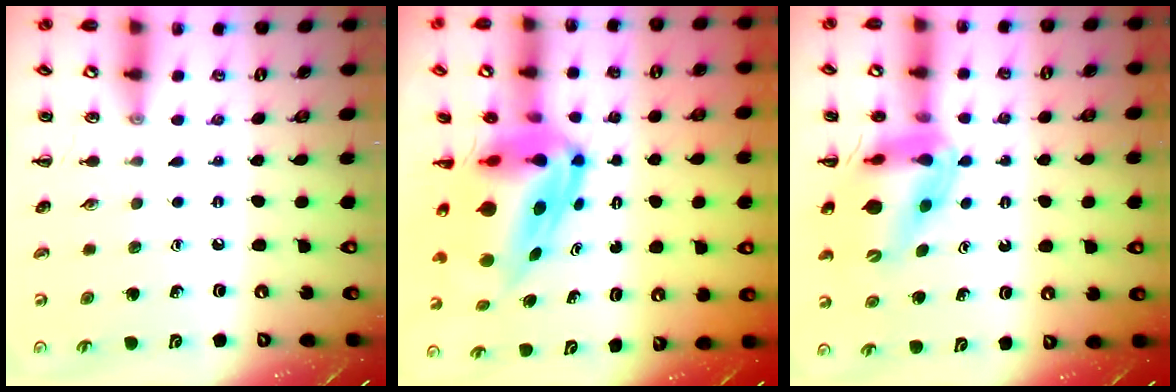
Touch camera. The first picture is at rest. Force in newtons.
{"total": 9.7, "press": 9.2, "slide": 3.1}
{"total": 12.8, "press": 12.2, "slide": 3.6}